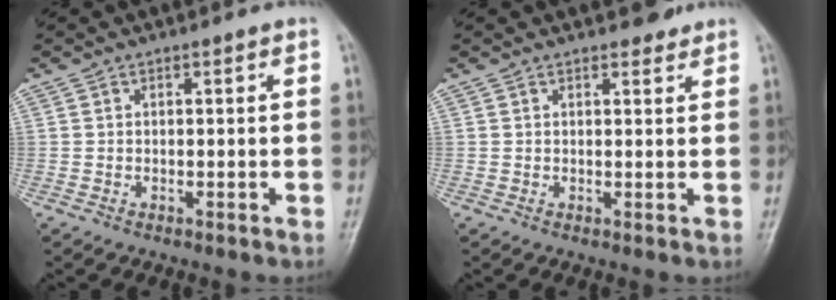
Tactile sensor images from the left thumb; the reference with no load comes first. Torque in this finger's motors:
{"motor_torque": [-0.07, -0.01, -0.21, -0.32, 0.00]}